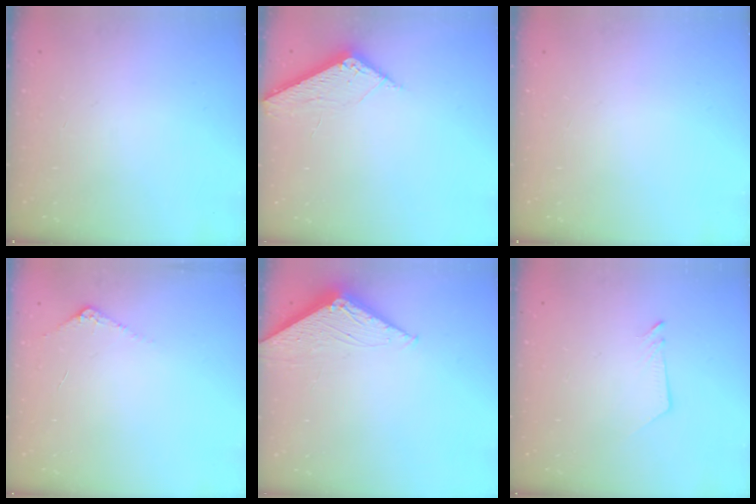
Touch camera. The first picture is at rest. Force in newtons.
{"total": 5.8, "press": 5.8, "slide": 0.6}
{"total": 0.0}
{"total": 6.0, "press": 5.9, "slide": 0.7}
{"total": 4.0, "press": 4.0, "slide": 0.1}
{"total": 2.6, "press": 2.6, "slide": 0.3}